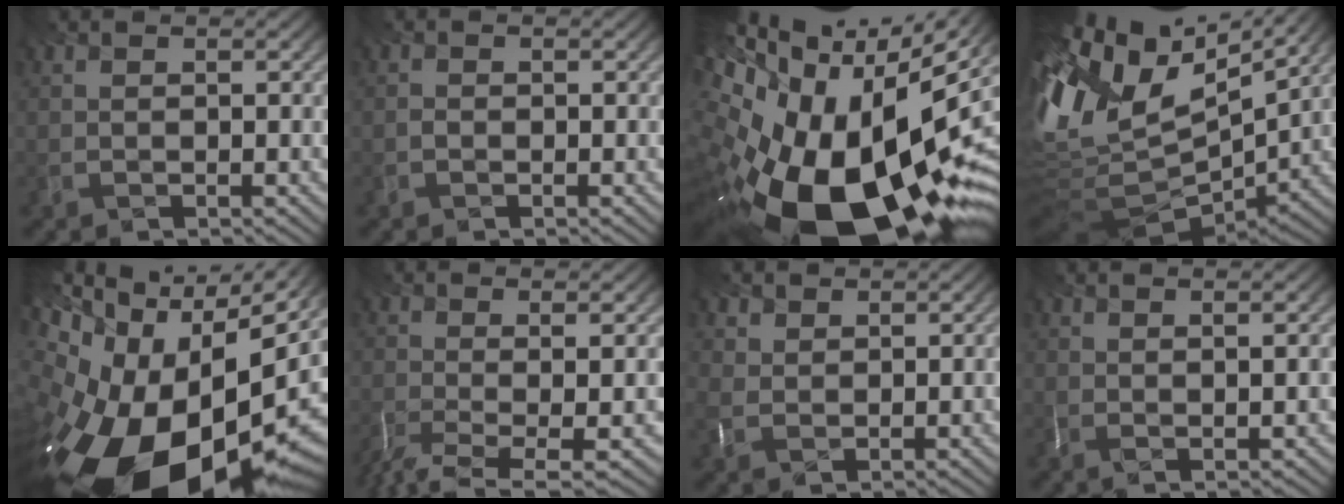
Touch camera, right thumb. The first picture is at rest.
{"total": 1.0, "force": [-0.8, -0.3, -0.6], "torque": [-0.007, -0.004, 0.000]}
{"total": 20.5, "force": [-5.6, 11.4, 16.1], "torque": [-0.301, -0.061, -0.065]}
{"total": 13.5, "force": [2.3, 7.3, 11.1], "torque": [-0.271, -0.005, 0.068]}
{"total": 20.8, "force": [-8.0, 11.8, 15.1], "torque": [-0.308, -0.079, -0.095]}
{"total": 5.7, "force": [-2.3, 0.5, 5.2], "torque": [-0.095, -0.005, -0.017]}
{"total": 1.7, "force": [0.9, 1.4, -0.1], "torque": [-0.031, -0.005, 0.044]}
{"total": 1.4, "force": [0.5, -0.1, 1.3], "torque": [-0.029, 0.004, 0.009]}